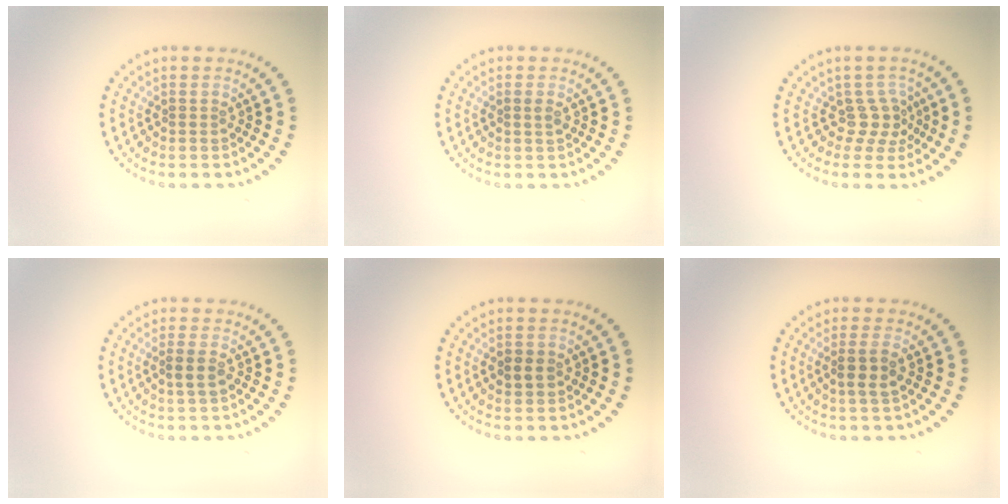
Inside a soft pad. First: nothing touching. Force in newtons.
{"total": 0.8, "press": 0.8, "slide": 0.2}
{"total": 2.2, "press": 1.5, "slide": 1.6}
{"total": 1.4, "press": 1.2, "slide": 0.6}
{"total": 1.8, "press": 1.8, "slide": 0.2}
{"total": 2.1, "press": 1.8, "slide": 1.0}